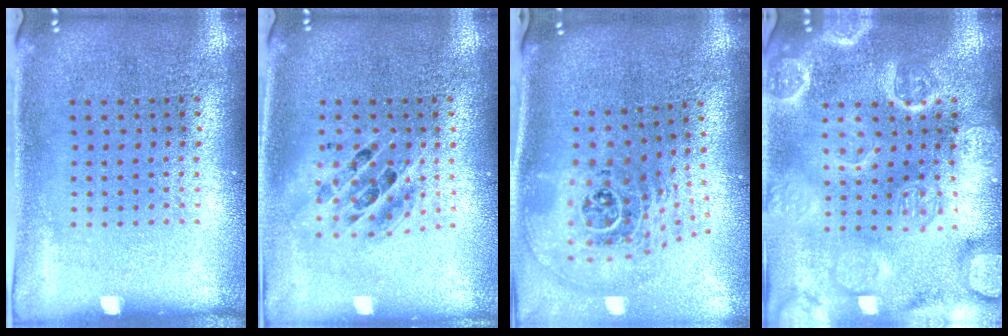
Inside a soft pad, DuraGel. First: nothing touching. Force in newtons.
{"total": 1.4, "press": 1.3, "slide": 0.7}
{"total": 2.8, "press": 1.9, "slide": 2.1}
{"total": 4.2, "press": 4.1, "slide": 0.6}